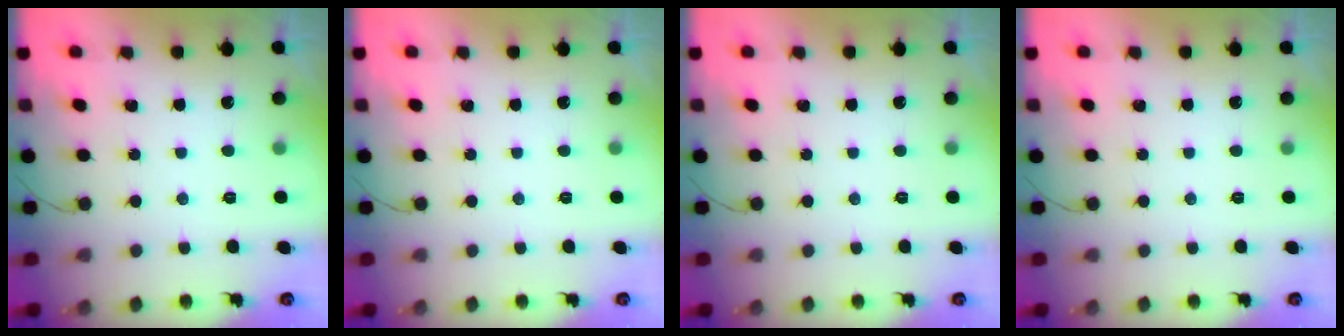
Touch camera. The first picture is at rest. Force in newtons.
{"total": 0.0}
{"total": 0.0}
{"total": 0.0}